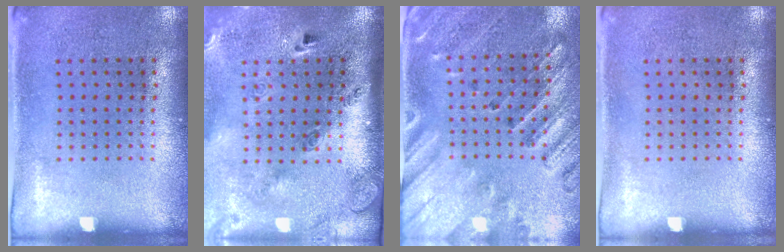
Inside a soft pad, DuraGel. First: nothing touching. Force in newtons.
{"total": 2.9, "press": 2.0, "slide": 2.1}
{"total": 2.4, "press": 2.1, "slide": 1.3}
{"total": 0.0}